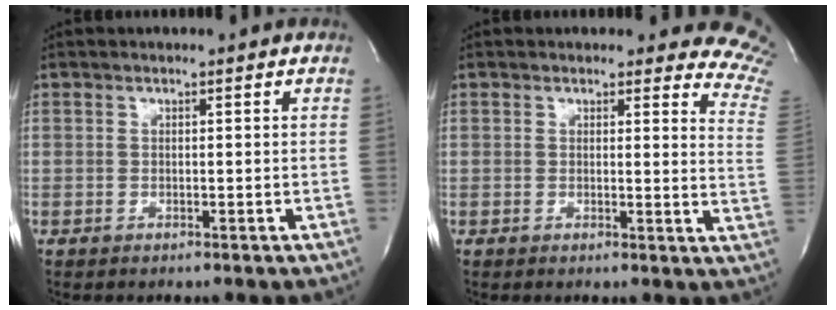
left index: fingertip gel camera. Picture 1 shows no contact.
{"total": 9.9, "force": [9.6, 2.1, 1.3], "torque": [0.024, -0.082, 0.053]}